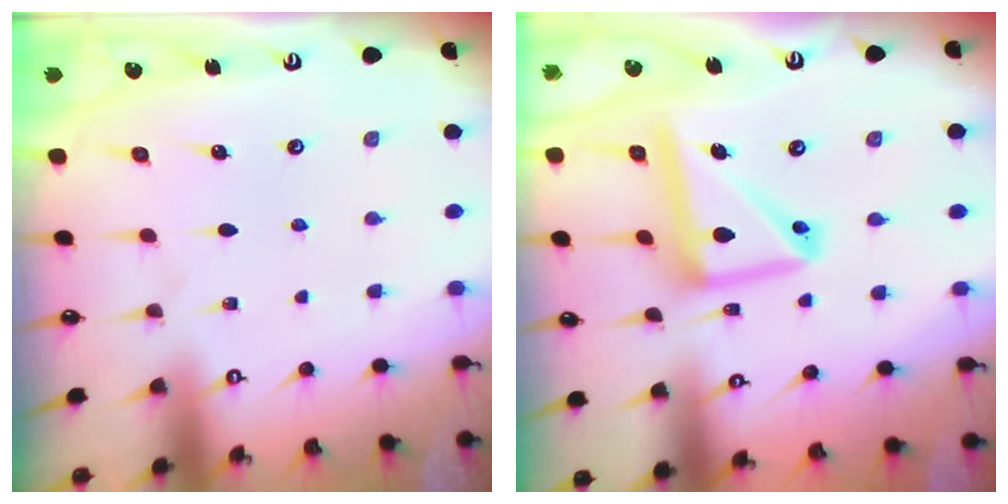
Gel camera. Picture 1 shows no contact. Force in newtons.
{"total": 14.0, "press": 13.9, "slide": 1.6}